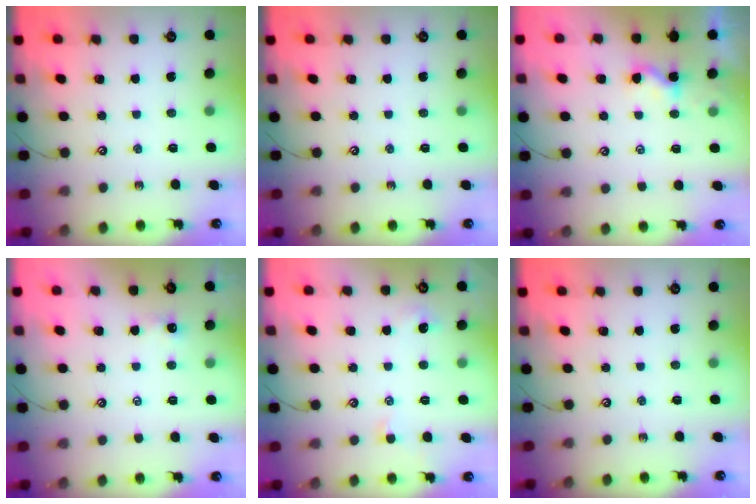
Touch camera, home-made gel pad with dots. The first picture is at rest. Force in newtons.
{"total": 0.0}
{"total": 1.6, "press": 1.6, "slide": 0.2}
{"total": 1.6, "press": 1.6, "slide": 0.2}
{"total": 0.5, "press": 0.2, "slide": 0.5}
{"total": 0.0}